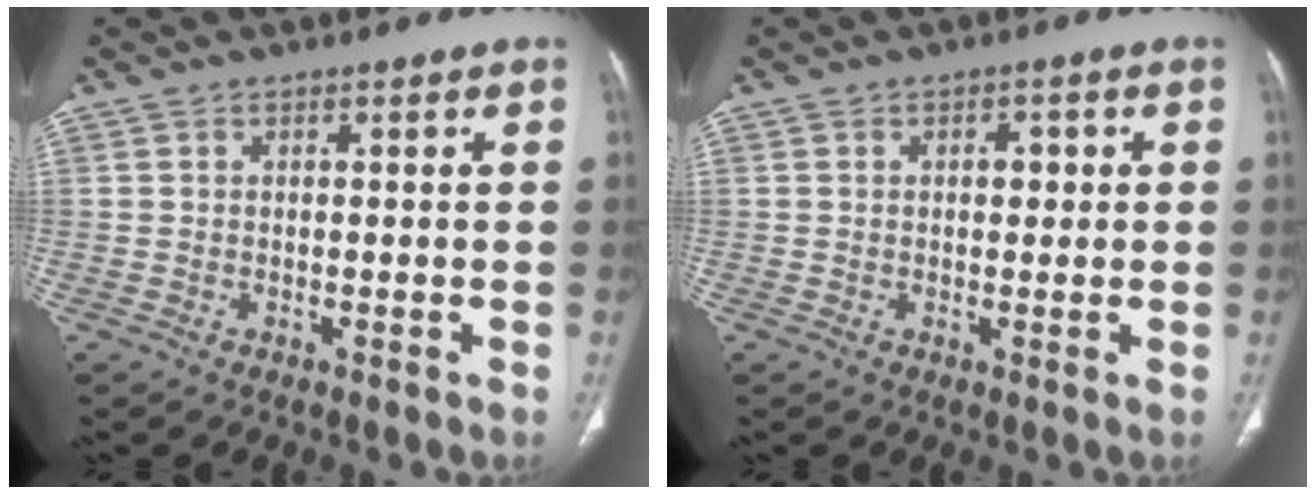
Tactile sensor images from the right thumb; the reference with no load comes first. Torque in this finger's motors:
{"motor_torque": [0.26, 1.33, 0.62, -0.42, -0.08]}